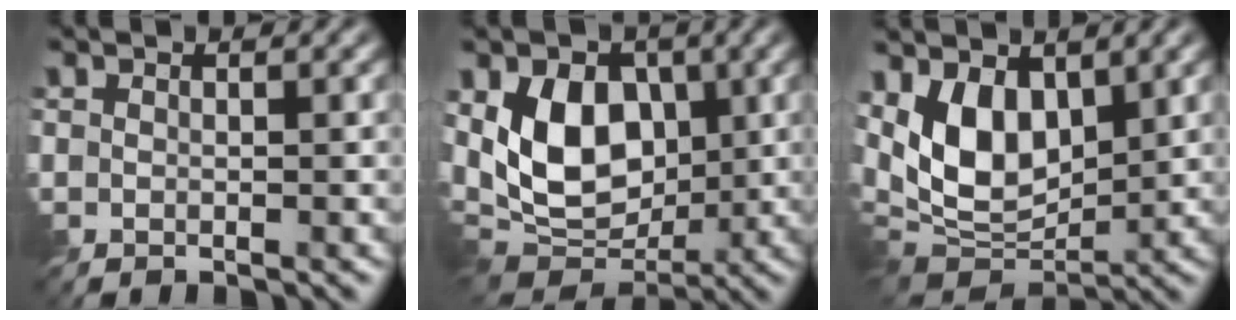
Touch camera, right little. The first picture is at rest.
{"total": 8.5, "force": [1.3, 5.9, 6.0], "torque": [-0.107, -0.012, 0.014]}
{"total": 7.7, "force": [2.2, 4.5, 5.8], "torque": [-0.115, -0.016, 0.034]}